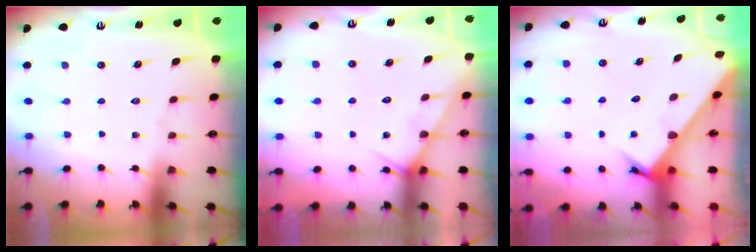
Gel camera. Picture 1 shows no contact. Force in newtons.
{"total": 7.2, "press": 7.2, "slide": 0.6}
{"total": 3.3, "press": 3.3, "slide": 0.2}